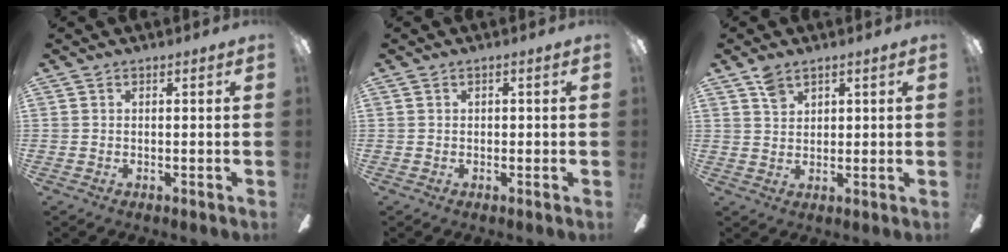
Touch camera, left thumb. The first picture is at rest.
{"total": 0.6, "force": [-0.1, 0.5, 0.4], "torque": [-0.008, 0.004, -0.003]}
{"total": 3.7, "force": [2.7, 2.1, 1.4], "torque": [-0.018, -0.009, 0.049]}